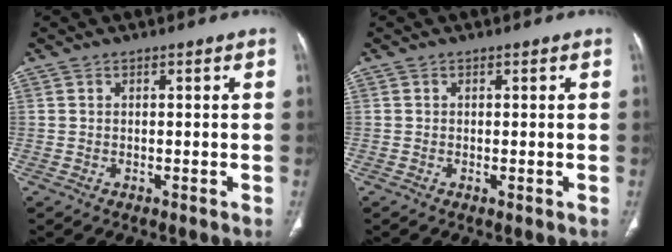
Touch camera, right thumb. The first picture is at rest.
{"total": 0.0}